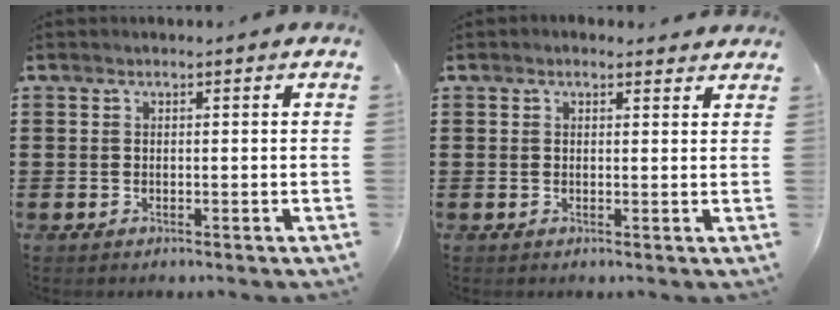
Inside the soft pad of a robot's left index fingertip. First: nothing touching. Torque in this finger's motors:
{"motor_torque": [1.73, -0.41, 0.95, 0.11]}